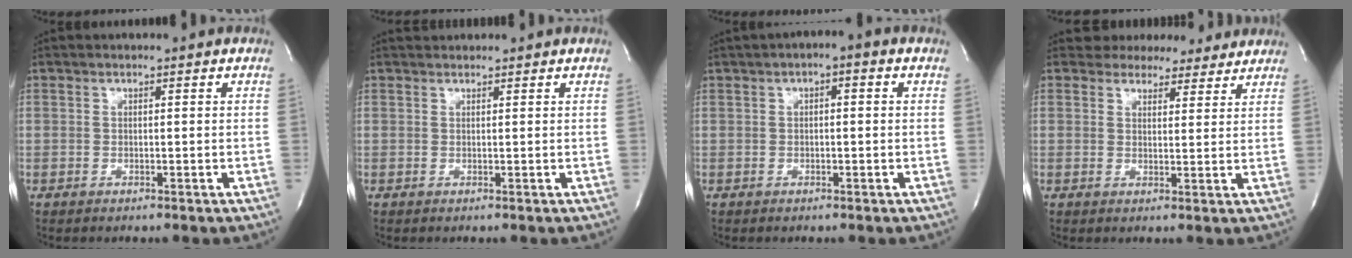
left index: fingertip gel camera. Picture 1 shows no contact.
{"total": 1.7, "force": [1.7, 0.3, 0.1], "torque": [-0.008, 0.018, 0.030]}
{"total": 3.2, "force": [1.0, 1.0, 2.8], "torque": [-0.043, 0.009, 0.008]}
{"total": 8.0, "force": [7.3, 3.2, 0.7], "torque": [0.009, 0.004, 0.076]}